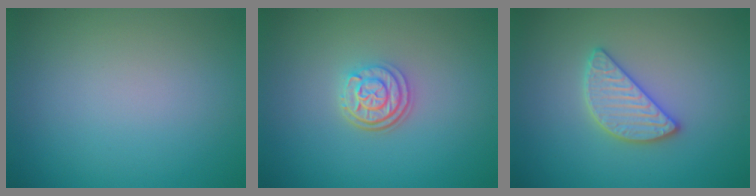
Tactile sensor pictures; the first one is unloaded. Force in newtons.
{"total": 3.0, "press": 2.5, "slide": 1.8}
{"total": 2.9, "press": 2.9, "slide": 0.3}